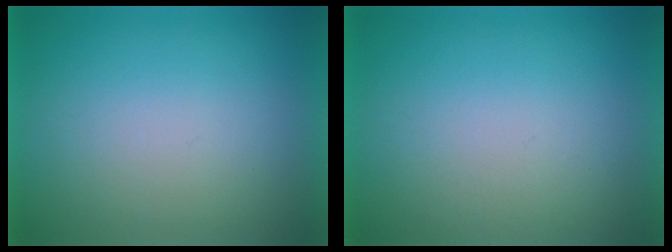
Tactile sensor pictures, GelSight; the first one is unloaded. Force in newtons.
{"total": 1.1}